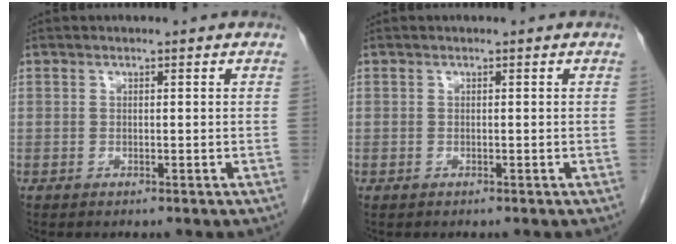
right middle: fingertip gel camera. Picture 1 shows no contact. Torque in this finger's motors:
{"motor_torque": [1.12, -1.02, 0.71, 0.15]}